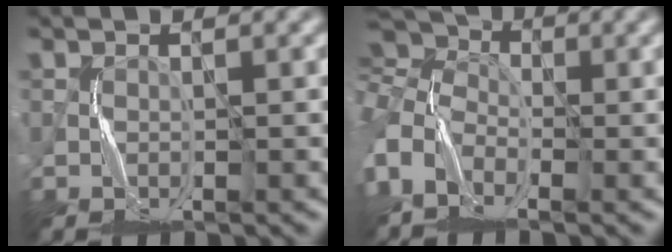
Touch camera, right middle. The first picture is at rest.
{"total": 8.9, "force": [-0.4, 6.6, 5.9], "torque": [-0.141, 0.018, -0.012]}